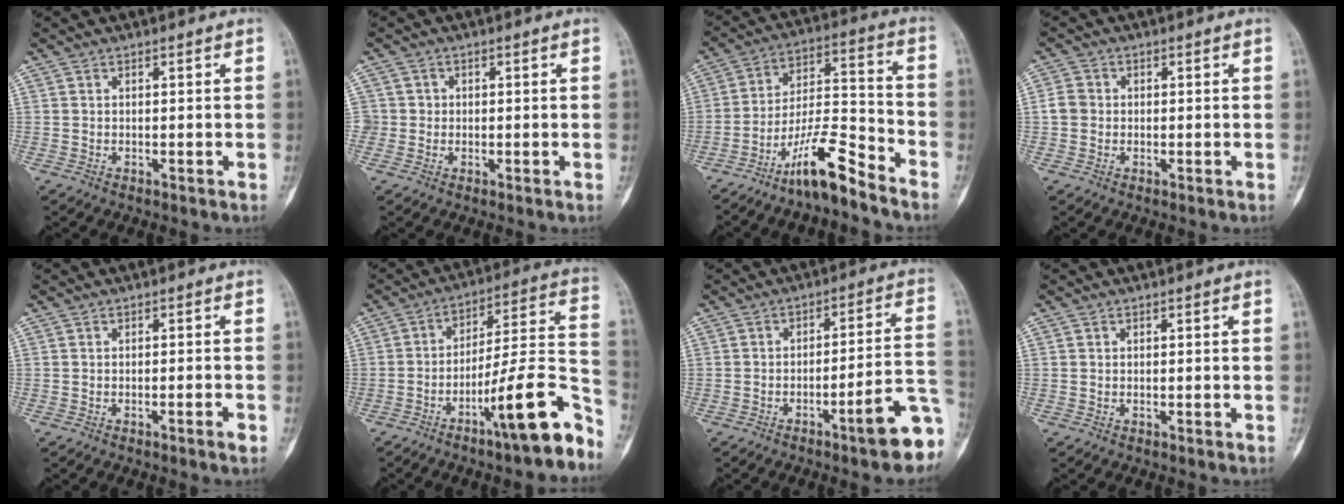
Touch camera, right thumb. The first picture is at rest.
{"total": 2.3, "force": [-0.1, 2.3, -0.1], "torque": [0.020, 0.009, -0.003]}
{"total": 12.3, "force": [-9.3, 2.4, 7.7], "torque": [-0.142, 0.083, -0.170]}
{"total": 3.0, "force": [-0.2, 2.6, 1.3], "torque": [-0.018, 0.007, -0.009]}
{"total": 1.7, "force": [-1.0, 0.0, 1.4], "torque": [-0.026, 0.002, -0.015]}
{"total": 17.7, "force": [-9.9, 3.0, 14.3], "torque": [-0.202, 0.084, -0.150]}
{"total": 12.2, "force": [-5.7, 1.9, 10.6], "torque": [-0.122, 0.038, -0.076]}
{"total": 0.0}